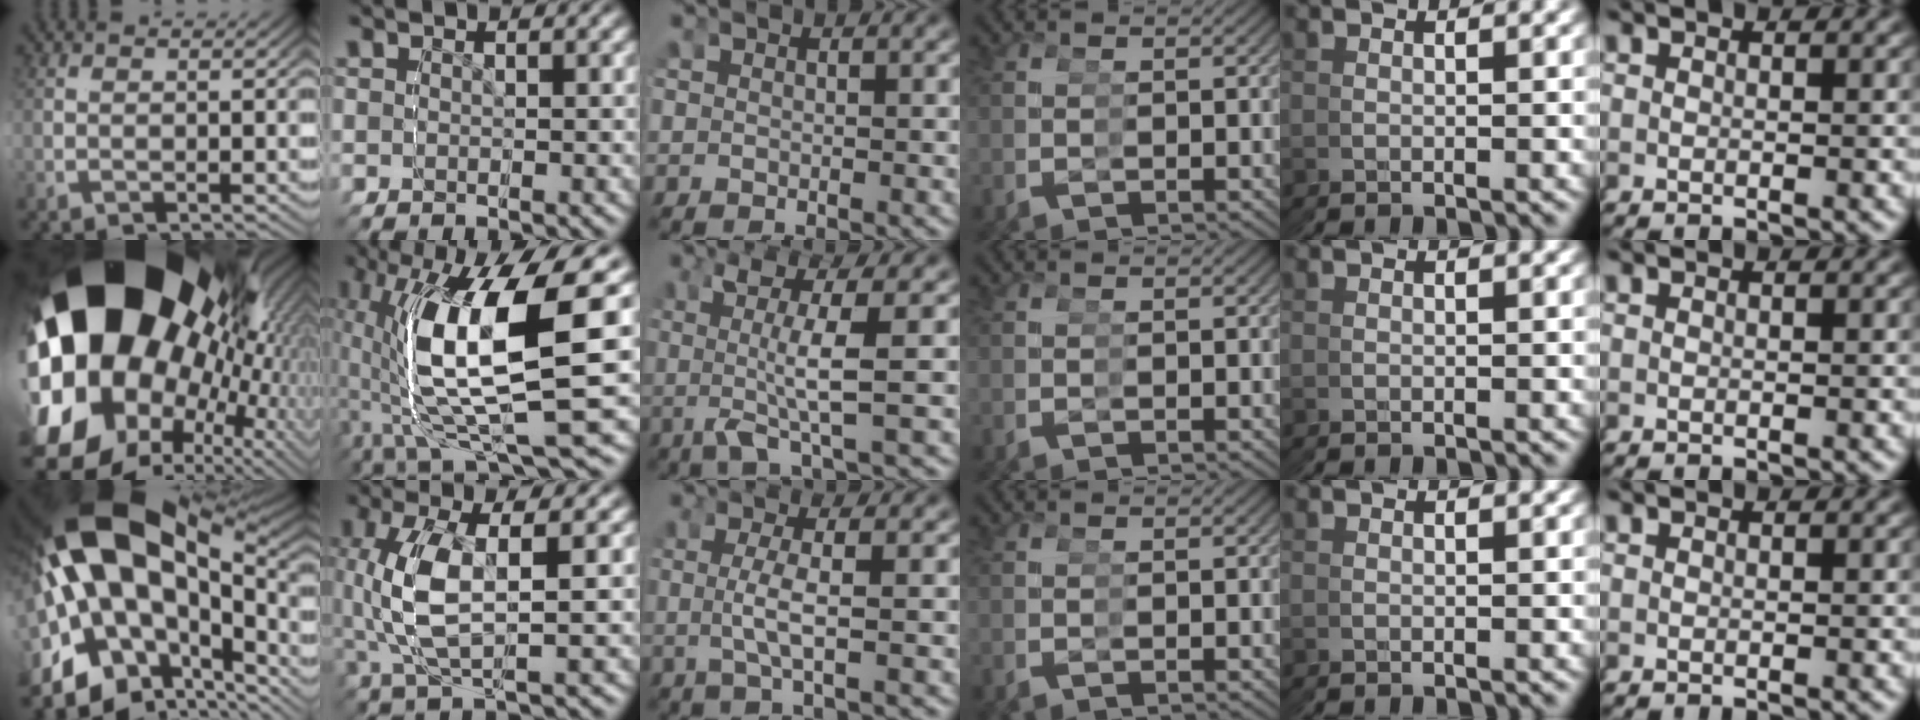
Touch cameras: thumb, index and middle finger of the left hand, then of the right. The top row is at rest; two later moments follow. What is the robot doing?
{"motion": "grasp_and_lifting", "object": "glasses"}